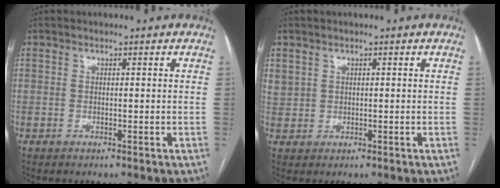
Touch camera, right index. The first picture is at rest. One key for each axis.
{"total": 2.2, "fx": 1.2, "fy": 1.8, "fz": 0.5, "tx": -0.007, "ty": 0.010, "tz": 0.029}